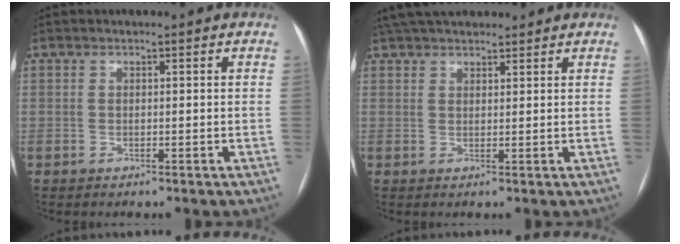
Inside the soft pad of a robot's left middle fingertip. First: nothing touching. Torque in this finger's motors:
{"motor_torque": [0.80, -0.89, 0.04, 0.09]}